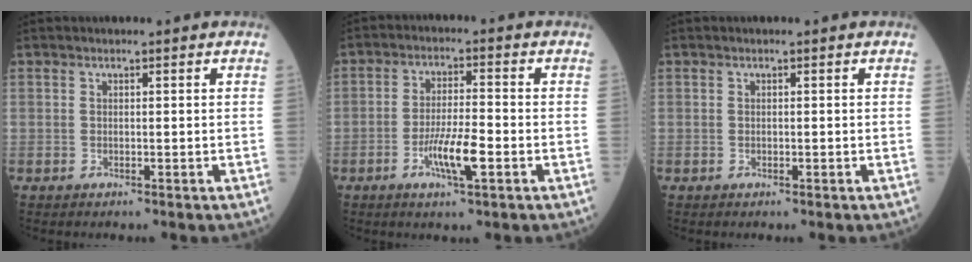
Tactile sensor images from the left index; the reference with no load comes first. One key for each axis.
{"total": 6.4, "fx": -2.7, "fy": 0.7, "fz": 5.7, "tx": -0.106, "ty": -0.007, "tz": -0.049}
{"total": 0.0}